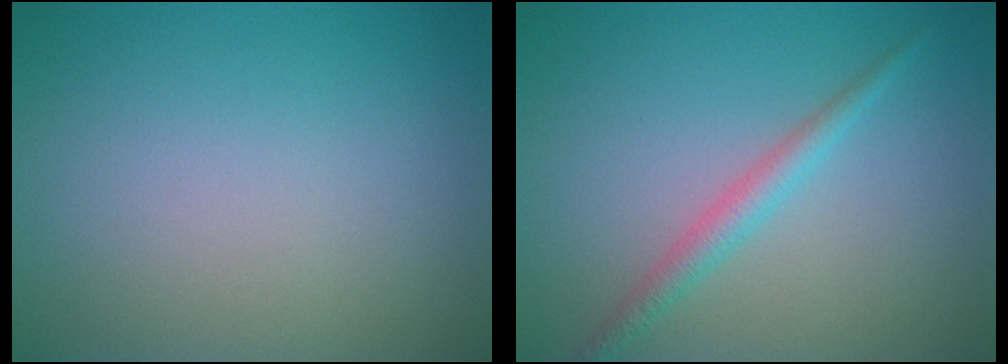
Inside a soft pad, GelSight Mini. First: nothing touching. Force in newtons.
{"total": 2.0, "press": 2.0, "slide": 0.1}